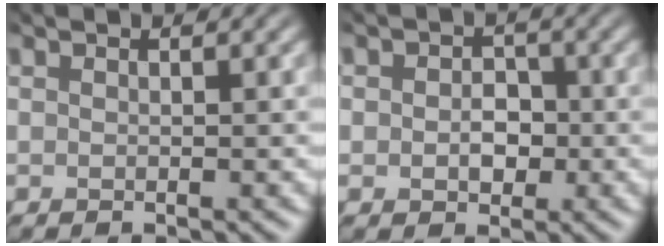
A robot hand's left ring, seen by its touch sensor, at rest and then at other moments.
{"total": 2.2, "force": [-1.6, 1.5, 0.2], "torque": [-0.030, -0.010, -0.001]}